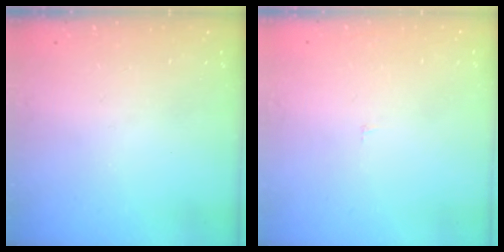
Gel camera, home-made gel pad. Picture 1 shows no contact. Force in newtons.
{"total": 1.6, "press": 1.6, "slide": 0.1}